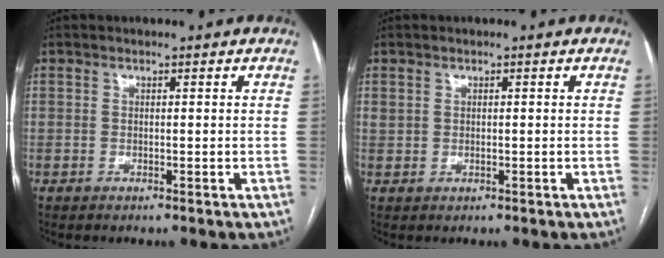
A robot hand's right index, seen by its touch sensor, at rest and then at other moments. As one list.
[{"total": 0.8, "force": [0.3, 0.6, 0.4], "torque": [-0.009, 0.007, 0.009]}]